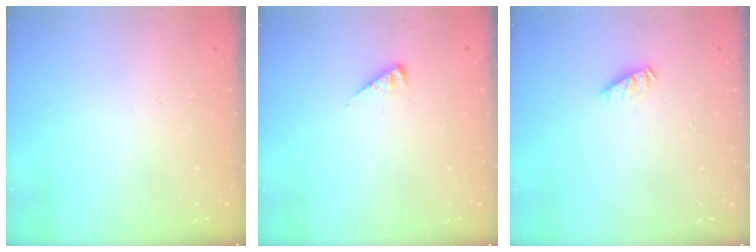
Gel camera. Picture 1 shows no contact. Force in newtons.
{"total": 4.0, "press": 3.9, "slide": 0.7}
{"total": 2.0, "press": 2.0, "slide": 0.2}